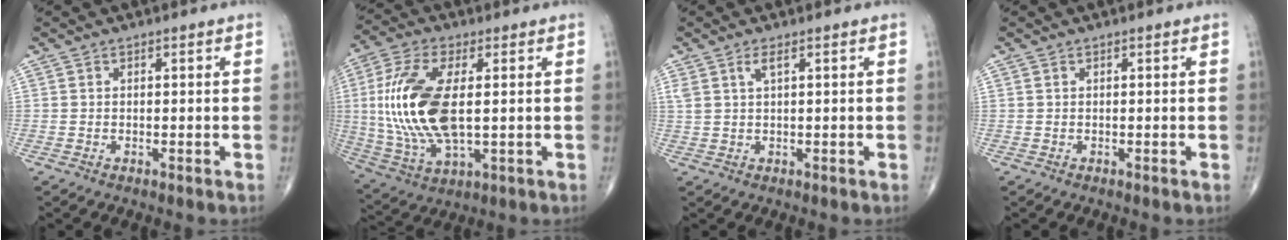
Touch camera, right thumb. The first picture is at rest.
{"total": 18.1, "force": [1.2, 8.2, 16.1], "torque": [-0.350, -0.008, 0.027]}
{"total": 2.3, "force": [1.2, 0.6, 1.9], "torque": [-0.045, 0.003, 0.029]}
{"total": 0.0}